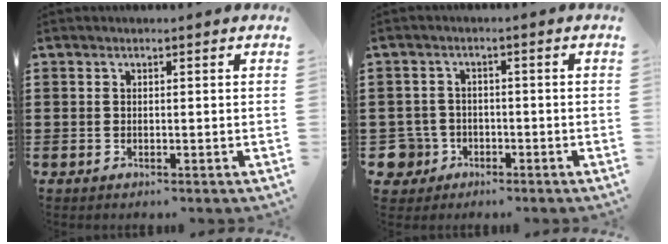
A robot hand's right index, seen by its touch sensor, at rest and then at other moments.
{"total": 4.3, "force": [-2.2, 3.6, 1.0], "torque": [-0.056, -0.002, -0.050]}